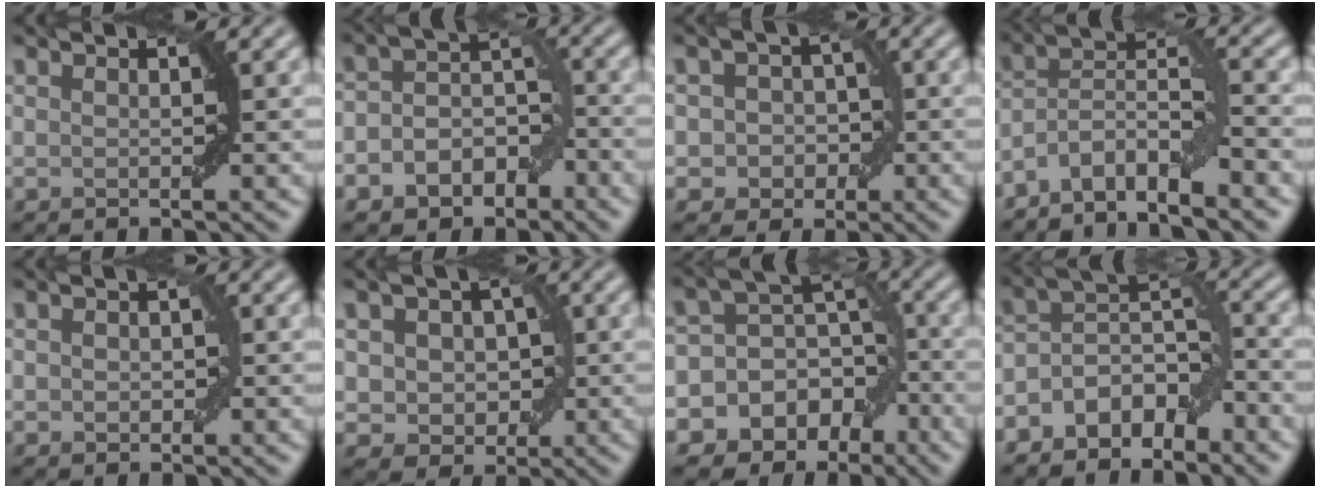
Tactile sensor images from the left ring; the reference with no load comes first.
{"total": 5.3, "force": [-2.6, 3.8, 2.6], "torque": [-0.016, 0.006, -0.047]}
{"total": 3.4, "force": [-0.4, 3.1, 1.2], "torque": [0.008, 0.008, -0.021]}
{"total": 5.5, "force": [-4.1, 1.0, 3.5], "torque": [-0.058, 0.008, -0.080]}
{"total": 1.2, "force": [0.0, 0.9, 0.9], "torque": [-0.010, 0.001, 0.000]}
{"total": 4.5, "force": [0.4, 3.7, 2.6], "torque": [-0.025, 0.009, -0.009]}
{"total": 11.8, "force": [-6.0, 9.5, 3.5], "torque": [-0.059, -0.005, -0.101]}
{"total": 5.4, "force": [-3.3, 3.0, 3.1], "torque": [-0.041, 0.009, -0.067]}